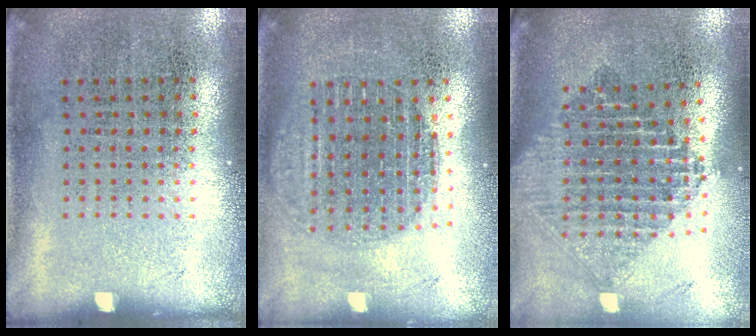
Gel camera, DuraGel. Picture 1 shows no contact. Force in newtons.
{"total": 1.7, "press": 1.5, "slide": 0.9}
{"total": 2.2, "press": 1.7, "slide": 1.4}